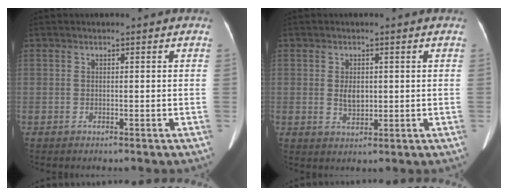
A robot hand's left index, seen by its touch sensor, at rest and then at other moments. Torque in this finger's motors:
{"motor_torque": [0.73, 0.07, 0.04, 0.00]}